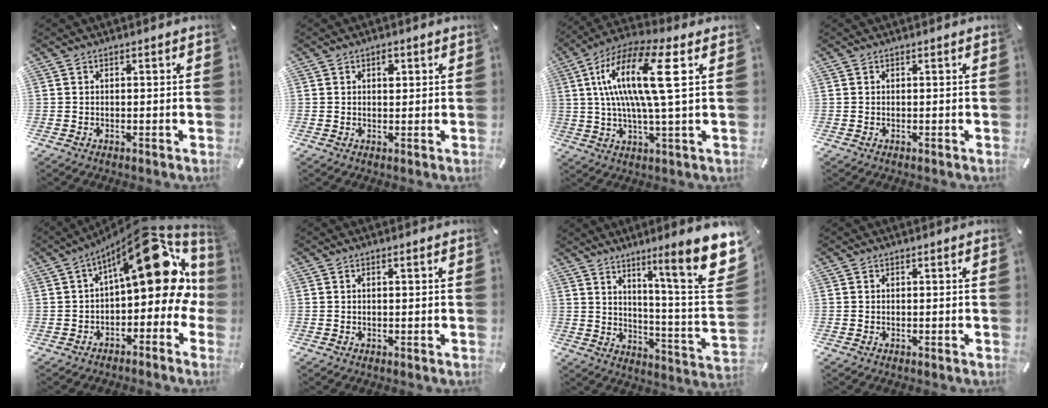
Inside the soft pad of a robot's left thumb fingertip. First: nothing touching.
{"total": 1.9, "force": [0.7, 1.2, 1.3], "torque": [-0.012, -0.002, 0.009]}
{"total": 16.6, "force": [3.9, 3.2, 15.8], "torque": [-0.331, -0.008, 0.051]}
{"total": 0.0}
{"total": 22.5, "force": [7.7, 10.5, 18.3], "torque": [-0.238, -0.061, 0.129]}
{"total": 0.7, "force": [0.0, 0.1, 0.6], "torque": [-0.013, 0.000, 0.000]}
{"total": 17.2, "force": [9.9, 1.8, 13.9], "torque": [-0.206, -0.082, 0.142]}
{"total": 0.0}